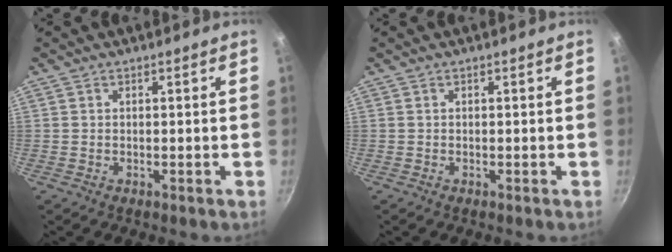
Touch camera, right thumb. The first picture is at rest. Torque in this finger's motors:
{"motor_torque": [0.00, 0.00, 0.00, 0.00, 0.03]}